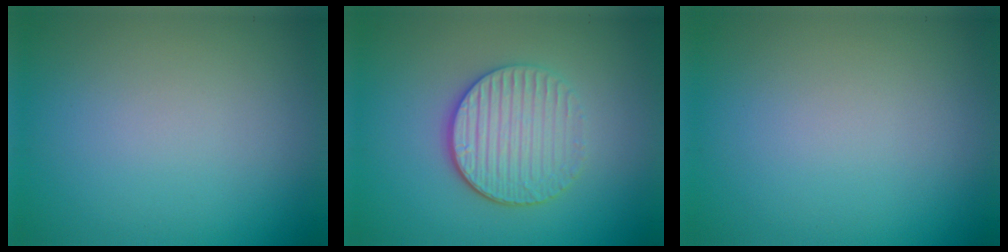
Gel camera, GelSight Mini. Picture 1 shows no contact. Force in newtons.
{"total": 4.3, "press": 3.5, "slide": 2.5}
{"total": 0.0}